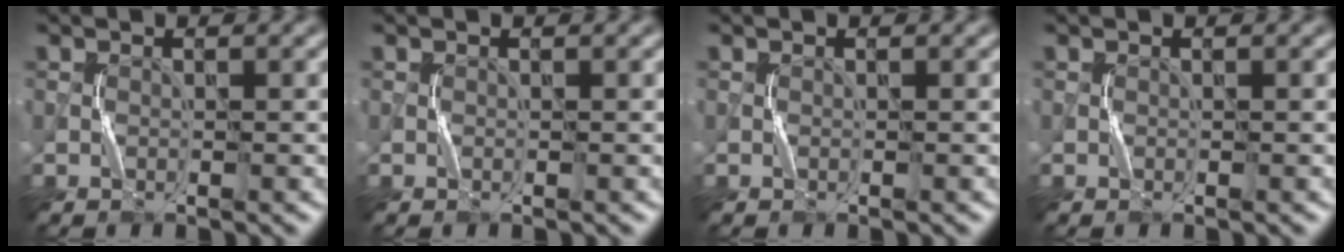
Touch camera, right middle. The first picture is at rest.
{"total": 0.0}
{"total": 0.0}
{"total": 0.0}